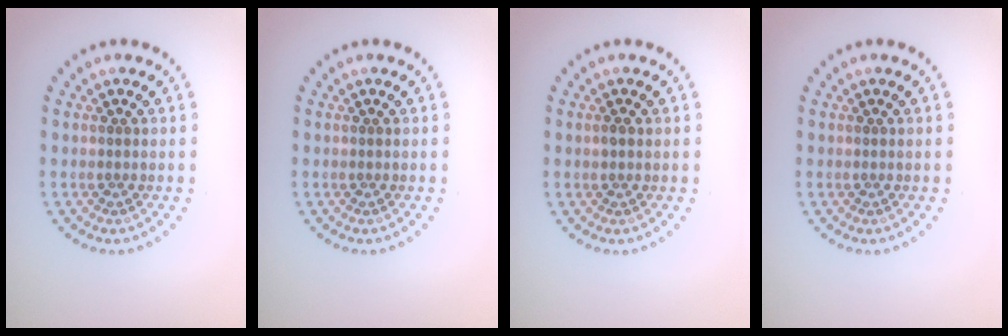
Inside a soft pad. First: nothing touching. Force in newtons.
{"total": 0.0}
{"total": 0.7, "press": 0.7, "slide": 0.0}
{"total": 0.0}